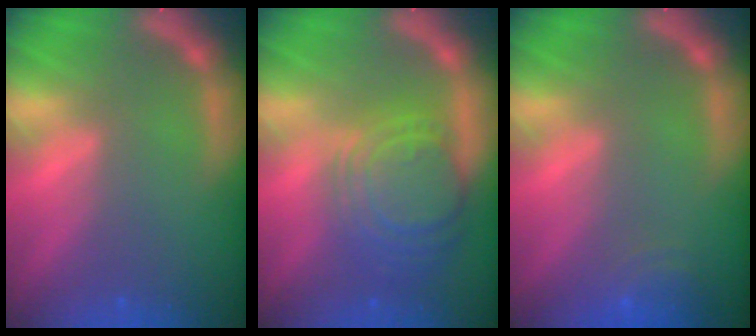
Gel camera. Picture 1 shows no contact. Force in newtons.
{"total": 9.1}
{"total": 3.5}